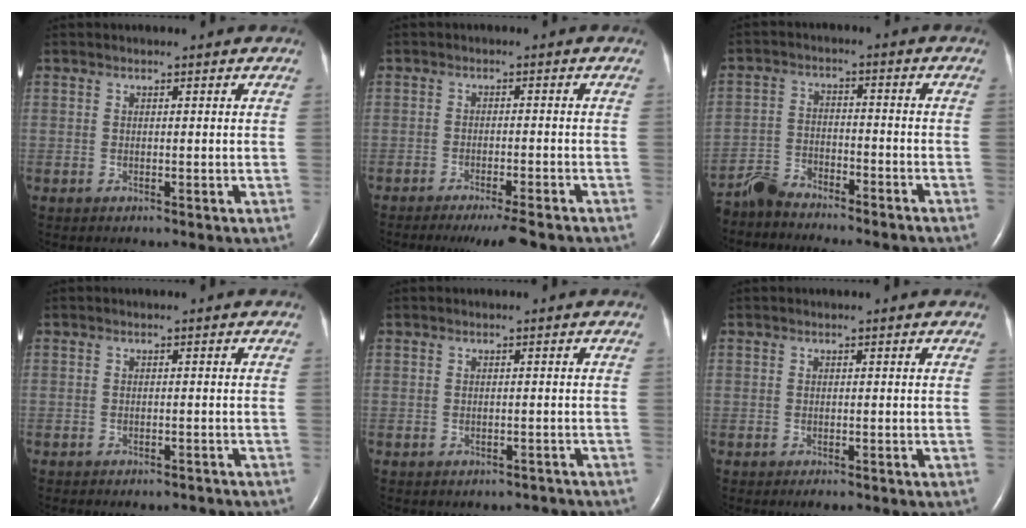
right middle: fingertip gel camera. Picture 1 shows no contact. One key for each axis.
{"total": 7.4, "fx": -6.0, "fy": 0.3, "fz": 4.3, "tx": -0.048, "ty": -0.014, "tz": -0.089}
{"total": 10.5, "fx": -9.8, "fy": 1.8, "fz": 3.1, "tx": -0.052, "ty": 0.005, "tz": -0.154}
{"total": 4.0, "fx": -3.7, "fy": 1.1, "fz": 1.0, "tx": -0.008, "ty": -0.003, "tz": -0.043}
{"total": 2.8, "fx": -2.4, "fy": 1.4, "fz": 0.3, "tx": -0.002, "ty": 0.008, "tz": -0.028}
{"total": 0.8, "fx": -0.6, "fy": 0.2, "fz": 0.5, "tx": -0.008, "ty": -0.003, "tz": -0.006}